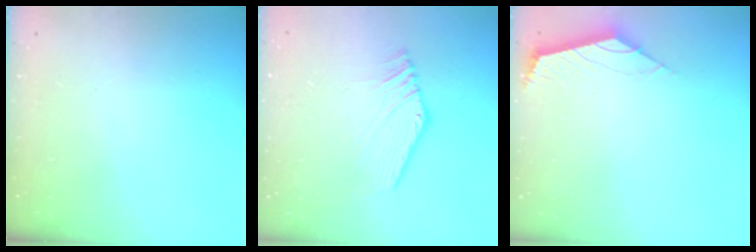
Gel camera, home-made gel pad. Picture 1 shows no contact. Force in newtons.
{"total": 2.5, "press": 2.5, "slide": 0.1}
{"total": 2.4, "press": 2.3, "slide": 0.6}